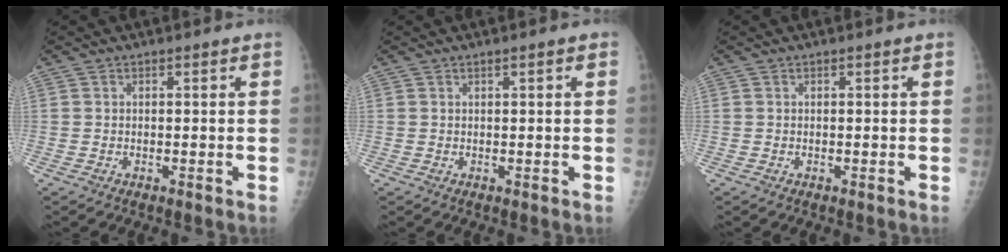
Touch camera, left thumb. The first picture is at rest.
{"total": 1.2, "force": [0.5, 0.1, 1.1], "torque": [-0.020, 0.001, 0.007]}
{"total": 0.0}